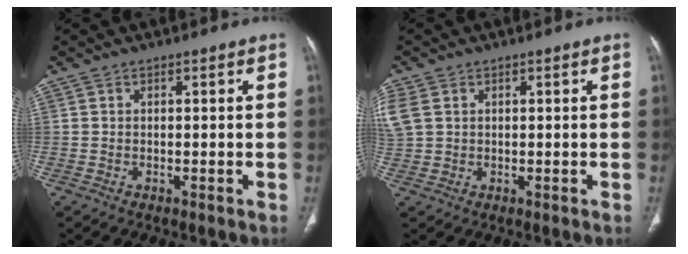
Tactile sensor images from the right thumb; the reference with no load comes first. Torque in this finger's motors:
{"motor_torque": [-0.83, 0.70, 0.75, 0.53, 0.26]}